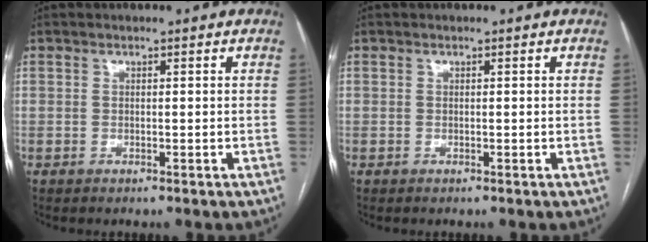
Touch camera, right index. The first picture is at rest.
{"total": 0.0}